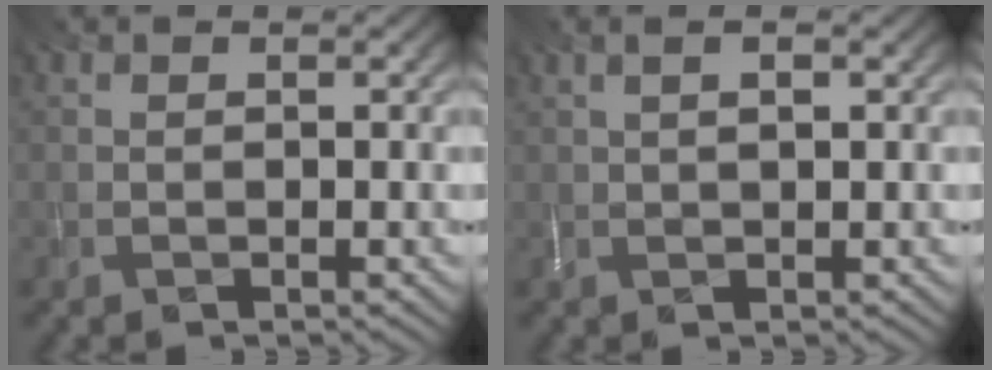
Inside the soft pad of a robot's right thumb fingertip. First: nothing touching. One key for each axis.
{"total": 2.1, "fx": 0.7, "fy": 0.5, "fz": 1.9, "tx": -0.033, "ty": 0.002, "tz": 0.017}